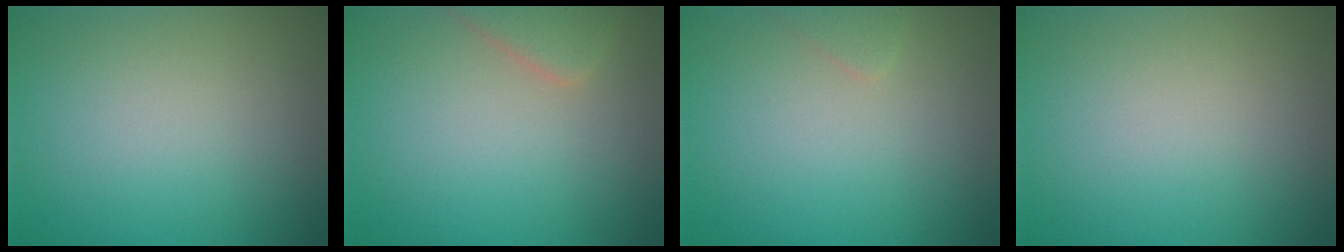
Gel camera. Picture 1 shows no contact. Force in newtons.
{"total": 2.8, "press": 2.8, "slide": 0.2}
{"total": 0.8, "press": 0.8, "slide": 0.0}
{"total": 0.0}